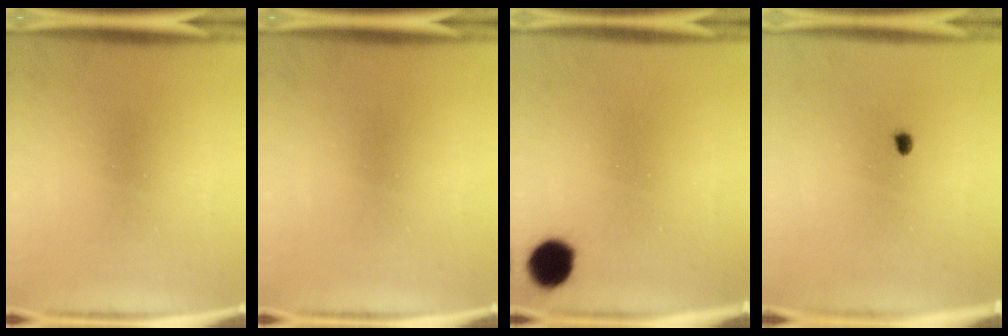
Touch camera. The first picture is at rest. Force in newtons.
{"total": 0.0}
{"total": 8.4}
{"total": 1.3}